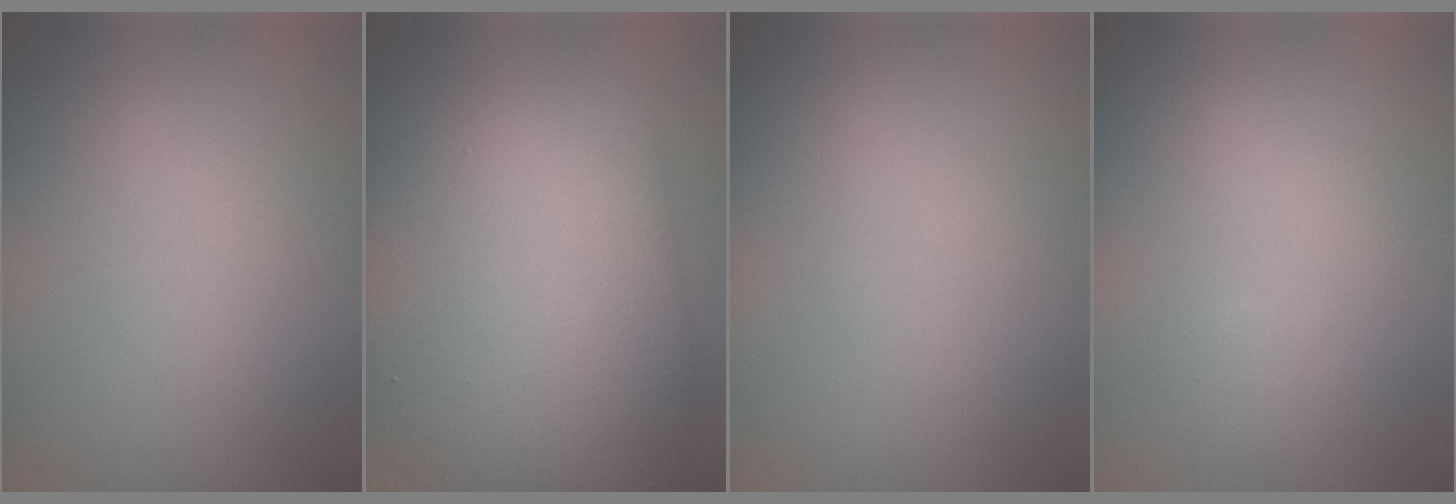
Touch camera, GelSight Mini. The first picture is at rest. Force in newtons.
{"total": 9.0, "press": 9.0, "slide": 0.0}
{"total": 0.0}
{"total": 0.6, "press": 0.6, "slide": 0.1}